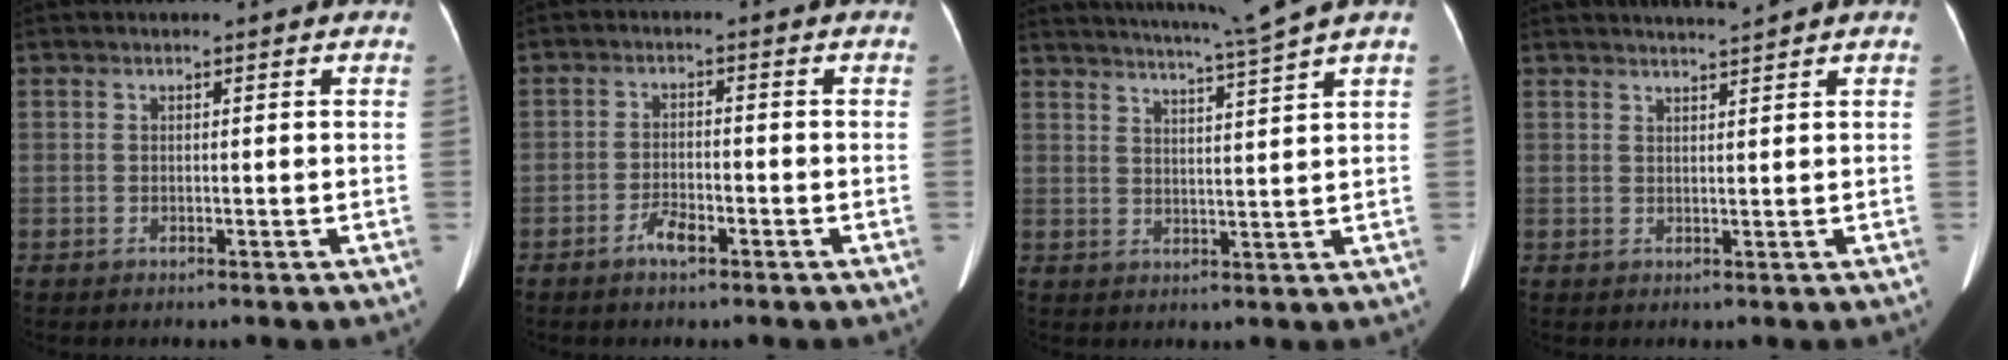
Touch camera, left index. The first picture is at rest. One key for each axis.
{"total": 3.0, "fx": -2.0, "fy": 0.9, "fz": 2.1, "tx": -0.040, "ty": 0.002, "tz": -0.037}
{"total": 9.6, "fx": 8.2, "fy": -2.8, "fz": 4.0, "tx": -0.069, "ty": -0.024, "tz": 0.124}
{"total": 2.5, "fx": 2.3, "fy": -1.1, "fz": 0.2, "tx": -0.004, "ty": -0.002, "tz": 0.045}